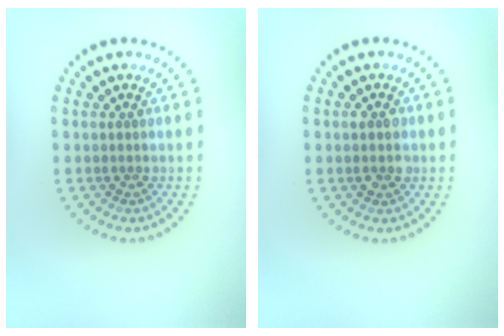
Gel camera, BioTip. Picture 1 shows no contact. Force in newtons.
{"total": 2.0, "press": 2.0, "slide": 0.1}